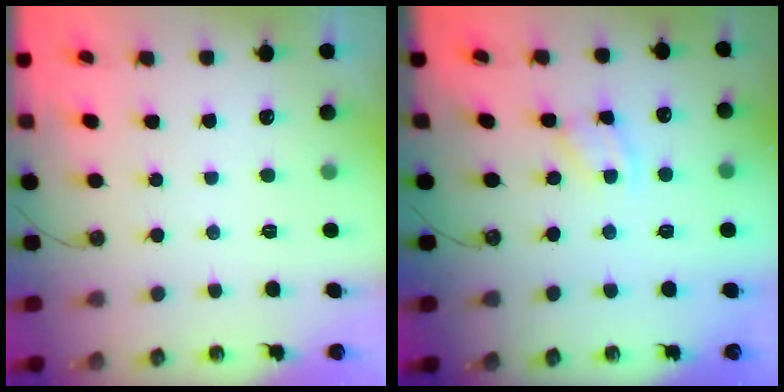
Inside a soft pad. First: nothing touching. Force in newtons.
{"total": 2.5, "press": 2.5, "slide": 0.1}